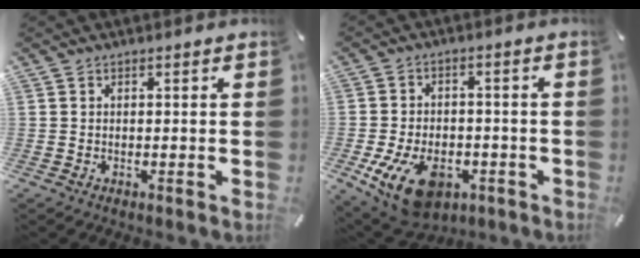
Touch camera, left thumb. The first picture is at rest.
{"total": 13.0, "force": [-5.4, 8.2, 8.5], "torque": [-0.166, 0.024, -0.091]}